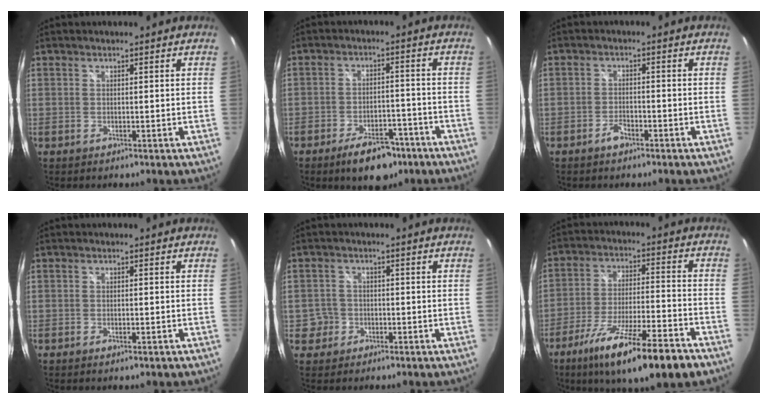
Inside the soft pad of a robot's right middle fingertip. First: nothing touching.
{"total": 9.5, "force": [-6.6, 4.4, 5.3], "torque": [-0.103, 0.003, -0.093]}
{"total": 2.5, "force": [-1.9, 1.2, 1.1], "torque": [-0.027, 0.003, -0.034]}
{"total": 1.3, "force": [-0.8, 0.4, 0.8], "torque": [-0.013, -0.003, -0.014]}
{"total": 3.5, "force": [-1.3, 3.2, 0.2], "torque": [-0.007, 0.011, -0.022]}
{"total": 18.6, "force": [-12.2, 2.4, 13.8], "torque": [-0.246, -0.050, -0.198]}